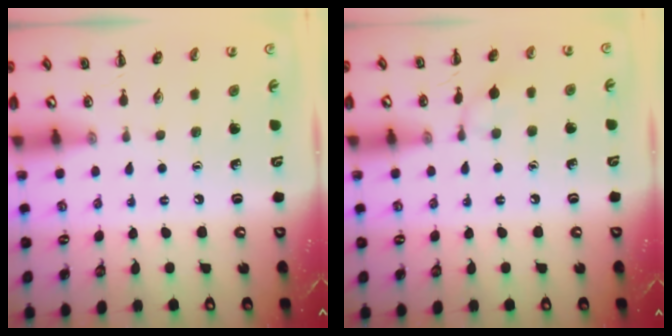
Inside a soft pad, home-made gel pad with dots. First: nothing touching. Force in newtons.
{"total": 6.3, "press": 6.1, "slide": 1.4}